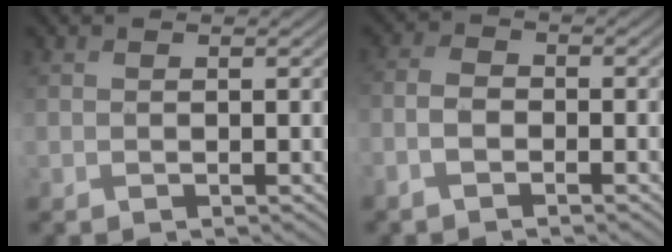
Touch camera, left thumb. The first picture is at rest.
{"total": 2.2, "force": [-1.8, 0.8, 0.9], "torque": [-0.007, 0.006, -0.048]}